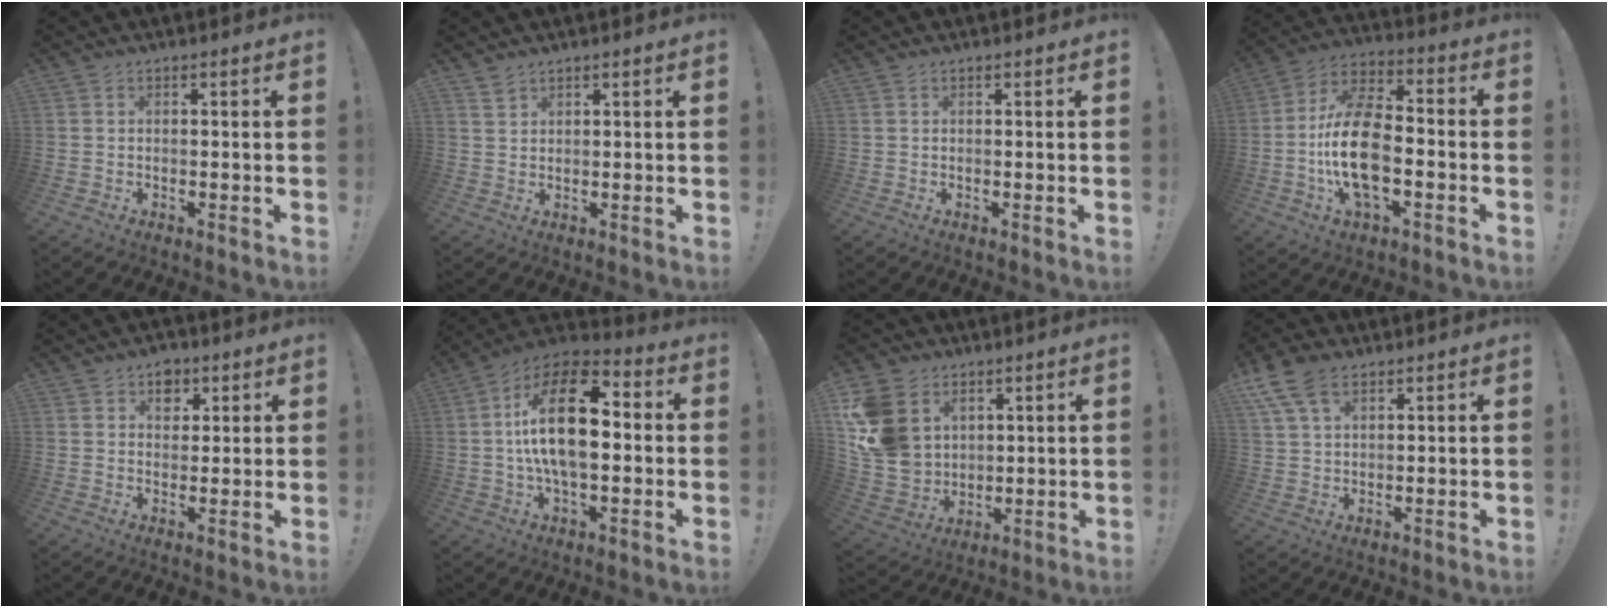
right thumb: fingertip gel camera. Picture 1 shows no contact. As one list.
[{"total": 2.1, "force": [1.8, 0.9, 0.6], "torque": [-0.002, -0.015, 0.034]}, {"total": 0.0}, {"total": 18.1, "force": [-4.1, 9.6, 14.8], "torque": [-0.295, 0.018, -0.069]}, {"total": 6.4, "force": [3.3, 5.2, 2.0], "torque": [-0.010, -0.017, 0.059]}, {"total": 20.8, "force": [0.6, 10.7, 17.8], "torque": [-0.311, 0.011, 0.003]}, {"total": 15.6, "force": [5.7, 12.4, 7.5], "torque": [-0.152, -0.026, 0.117]}, {"total": 9.6, "force": [5.6, 5.1, 5.9], "torque": [-0.116, -0.015, 0.109]}]